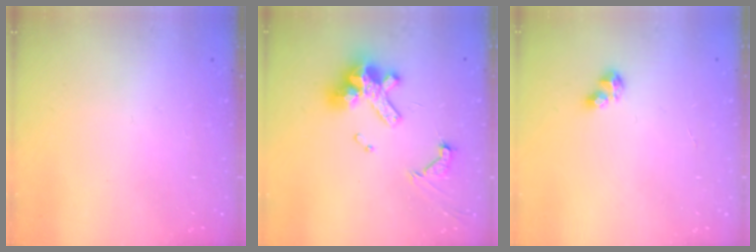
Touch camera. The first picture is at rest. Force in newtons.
{"total": 14.0, "press": 13.8, "slide": 2.3}
{"total": 3.5, "press": 3.5, "slide": 0.3}